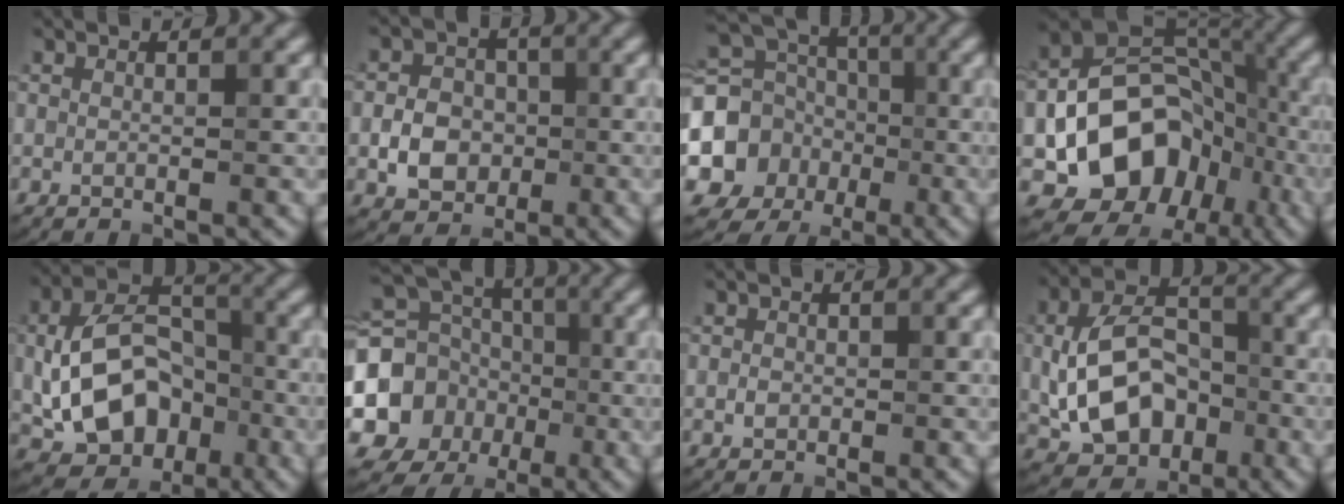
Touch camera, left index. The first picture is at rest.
{"total": 4.1, "force": [-0.9, 3.4, 2.2], "torque": [-0.031, 0.001, -0.018]}
{"total": 10.7, "force": [-2.1, 9.8, 3.9], "torque": [-0.093, -0.009, -0.058]}
{"total": 12.4, "force": [-4.0, 9.5, 7.0], "torque": [-0.099, 0.003, -0.075]}
{"total": 10.3, "force": [-1.7, 7.2, 7.2], "torque": [-0.133, 0.003, -0.030]}
{"total": 13.5, "force": [-2.4, 12.4, 4.8], "torque": [-0.112, -0.007, -0.067]}
{"total": 0.8, "force": [-0.2, 0.7, 0.4], "torque": [-0.005, -0.002, -0.005]}
{"total": 9.3, "force": [-1.3, 6.4, 6.6], "torque": [-0.126, 0.001, -0.022]}